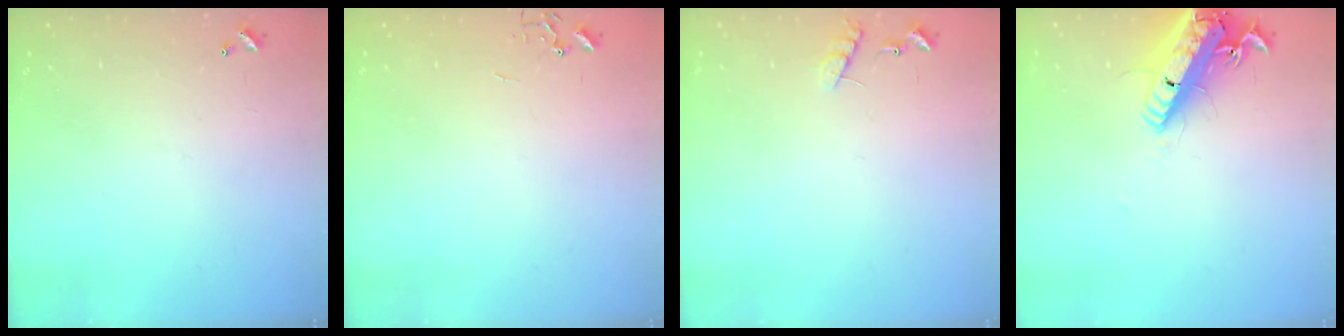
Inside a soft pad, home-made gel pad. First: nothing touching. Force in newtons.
{"total": 0.0}
{"total": 6.7, "press": 6.7, "slide": 0.4}
{"total": 19.5, "press": 19.2, "slide": 3.6}